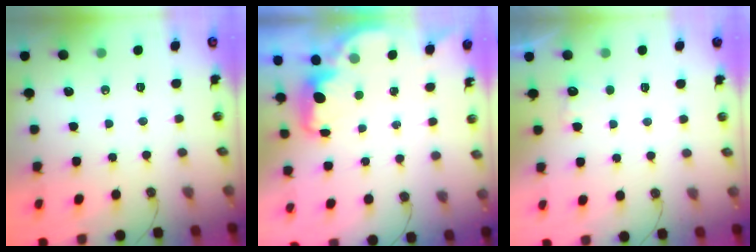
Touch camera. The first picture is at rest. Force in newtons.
{"total": 1.9, "press": 1.8, "slide": 0.5}
{"total": 2.1, "press": 2.0, "slide": 0.9}